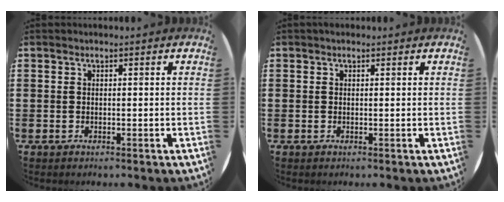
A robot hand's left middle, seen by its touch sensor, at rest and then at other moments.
{"total": 0.0}